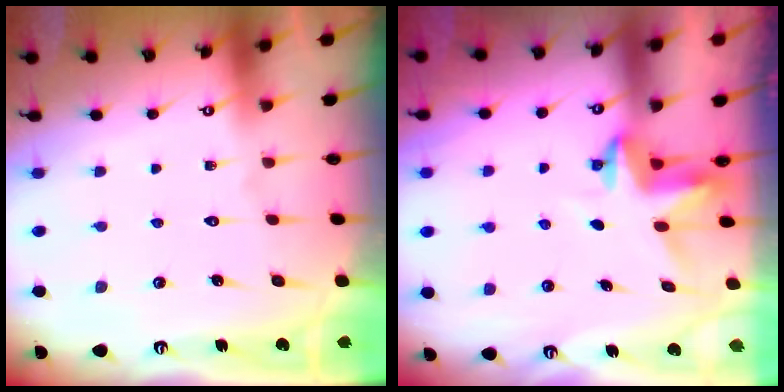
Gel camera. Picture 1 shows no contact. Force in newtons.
{"total": 3.4, "press": 3.4, "slide": 0.3}